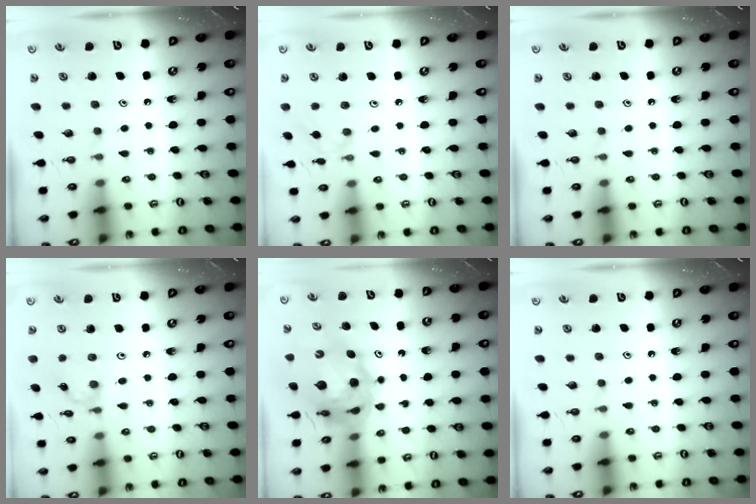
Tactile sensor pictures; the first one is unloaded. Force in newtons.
{"total": 1.4, "press": 1.4, "slide": 0.4}
{"total": 0.0}
{"total": 1.0, "press": 1.0, "slide": 0.2}
{"total": 11.9, "press": 11.8, "slide": 1.5}
{"total": 0.0}